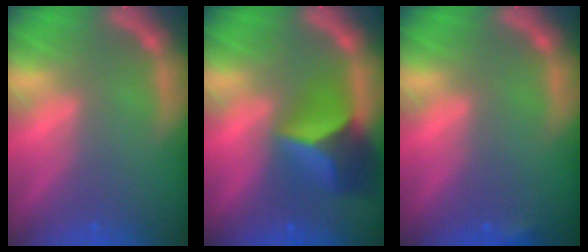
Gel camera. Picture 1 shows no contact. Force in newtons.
{"total": 6.9}
{"total": 0.9}